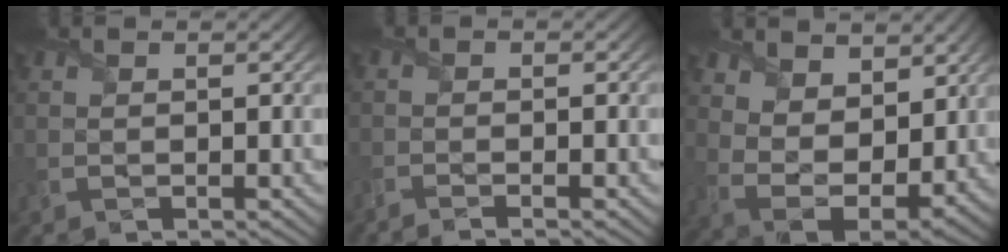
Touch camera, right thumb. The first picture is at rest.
{"total": 2.0, "force": [-1.6, -0.2, 1.1], "torque": [-0.024, -0.003, -0.035]}
{"total": 9.8, "force": [5.3, 5.5, 6.2], "torque": [-0.147, 0.001, 0.084]}